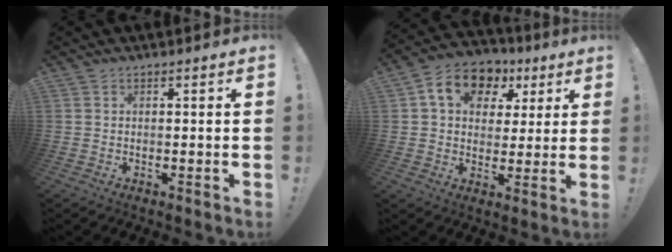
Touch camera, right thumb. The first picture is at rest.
{"total": 13.3, "force": [5.4, 9.9, 7.0], "torque": [-0.109, -0.011, 0.103]}